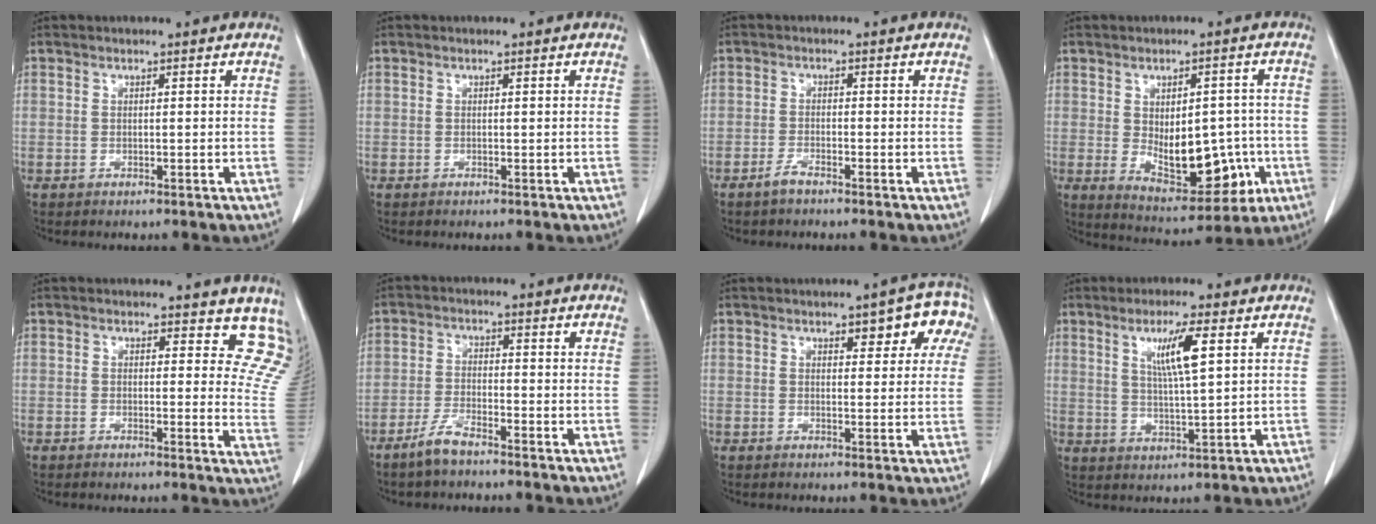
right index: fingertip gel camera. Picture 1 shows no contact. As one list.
[{"total": 0.0}, {"total": 1.7, "force": [-1.5, 0.2, 0.9], "torque": [-0.021, -0.001, -0.034]}, {"total": 12.1, "force": [-1.9, 6.1, 10.4], "torque": [-0.149, 0.002, -0.008]}, {"total": 8.9, "force": [8.2, 3.2, 1.2], "torque": [0.035, -0.037, 0.052]}, {"total": 3.8, "force": [-3.2, 0.5, 2.1], "torque": [-0.046, -0.003, -0.069]}, {"total": 7.4, "force": [3.9, 3.0, 5.5], "torque": [-0.054, 0.011, 0.037]}, {"total": 6.9, "force": [2.7, 0.0, 6.3], "torque": [-0.114, -0.005, 0.050]}]